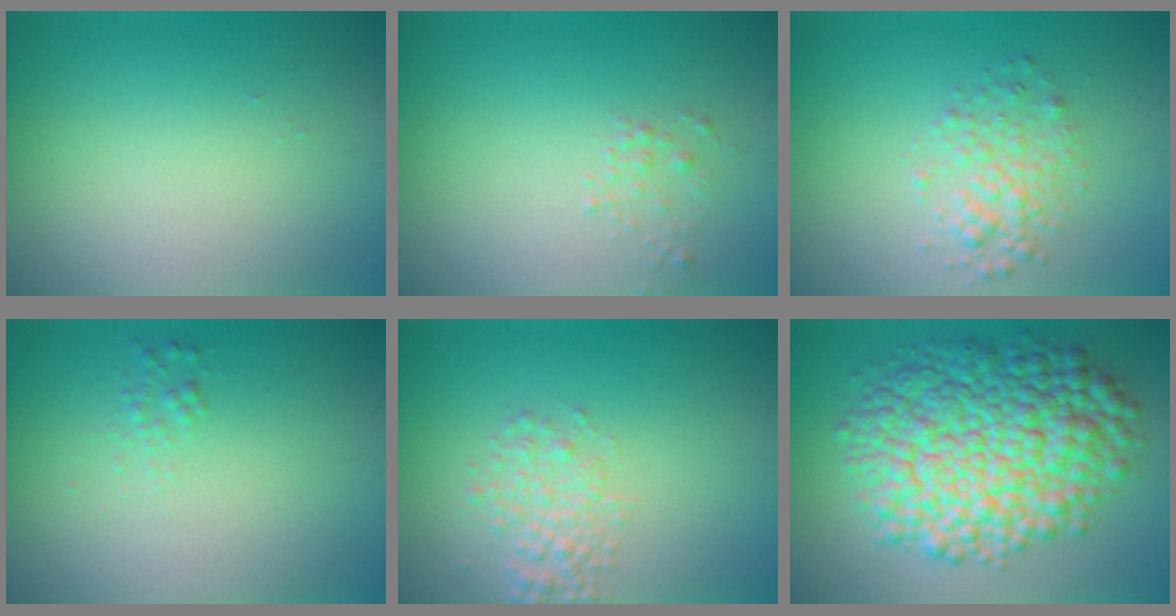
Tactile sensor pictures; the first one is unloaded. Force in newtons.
{"total": 1.0, "press": 1.0, "slide": 0.1}
{"total": 2.5, "press": 2.5, "slide": 0.1}
{"total": 0.8, "press": 0.8, "slide": 0.0}
{"total": 2.3, "press": 2.3, "slide": 0.1}
{"total": 11.9, "press": 11.9, "slide": 0.1}